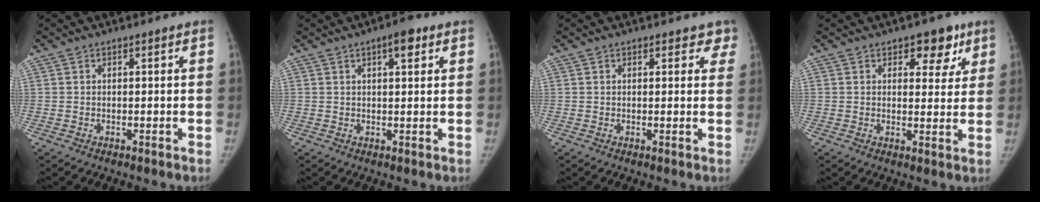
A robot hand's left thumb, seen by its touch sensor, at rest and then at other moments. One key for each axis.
{"total": 3.7, "fx": 1.9, "fy": 1.3, "fz": 2.9, "tx": -0.031, "ty": -0.005, "tz": 0.023}
{"total": 2.9, "fx": 2.3, "fy": 1.7, "fz": 0.5, "tx": 0.039, "ty": -0.007, "tz": 0.014}
{"total": 6.7, "fx": 3.6, "fy": 4.1, "fz": 3.8, "tx": -0.007, "ty": -0.013, "tz": 0.042}